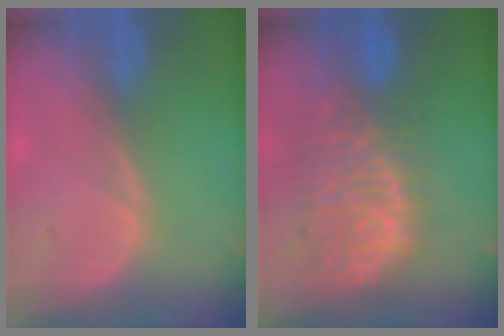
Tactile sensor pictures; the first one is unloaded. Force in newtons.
{"total": 11.0, "press": 9.6, "slide": 5.4}